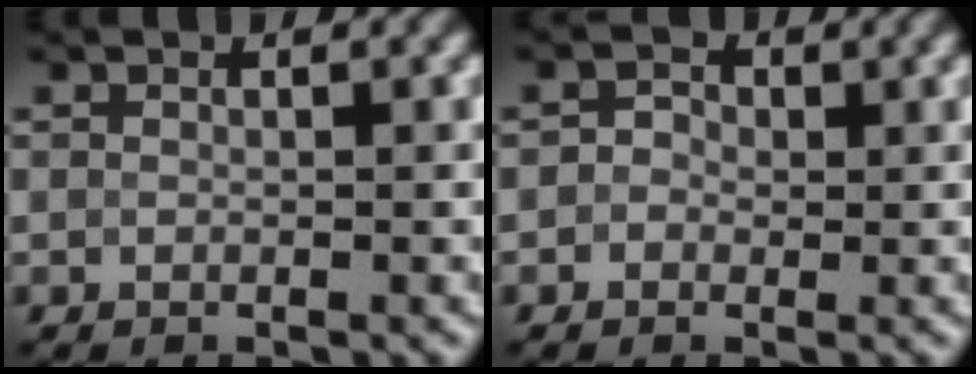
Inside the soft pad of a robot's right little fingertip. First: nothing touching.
{"total": 1.4, "force": [-0.1, 1.3, 0.5], "torque": [0.000, 0.002, -0.013]}